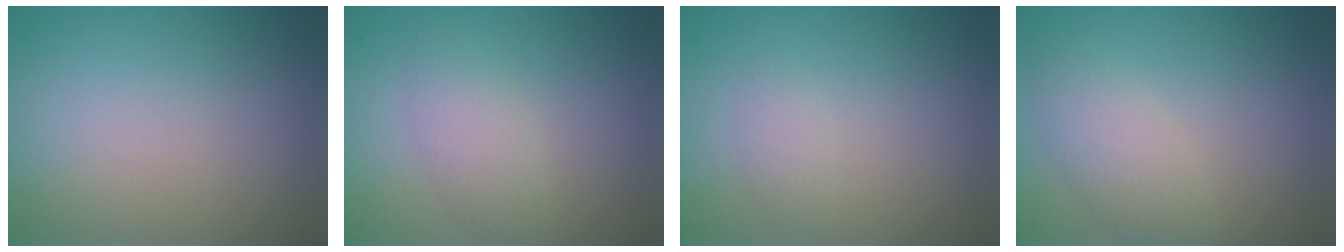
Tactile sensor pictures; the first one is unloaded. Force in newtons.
{"total": 2.4, "press": 2.4, "slide": 0.1}
{"total": 1.1, "press": 1.1, "slide": 0.0}
{"total": 2.9, "press": 2.9, "slide": 0.1}